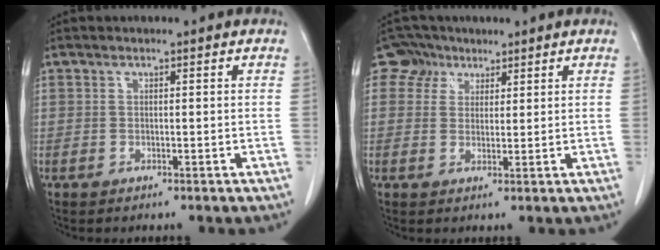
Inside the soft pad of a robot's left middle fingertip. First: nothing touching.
{"total": 4.0, "force": [2.6, 3.0, -0.1], "torque": [0.002, 0.009, 0.046]}